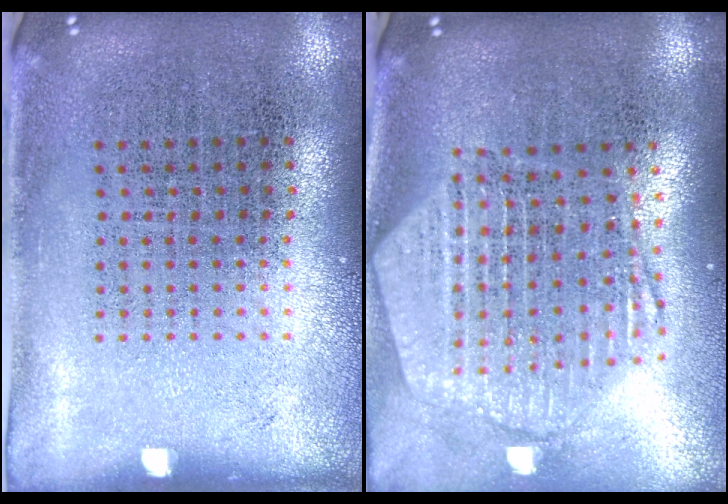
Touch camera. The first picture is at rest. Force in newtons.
{"total": 2.7, "press": 2.2, "slide": 1.5}